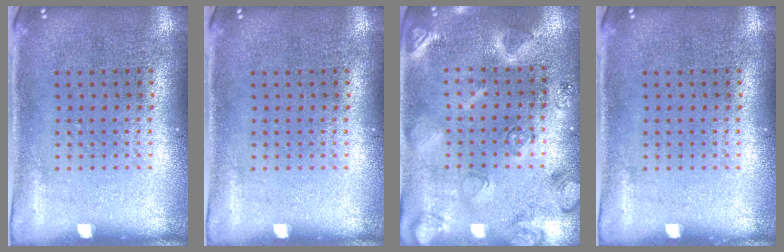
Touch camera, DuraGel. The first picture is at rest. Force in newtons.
{"total": 0.0}
{"total": 2.5, "press": 2.5, "slide": 0.1}
{"total": 0.0}